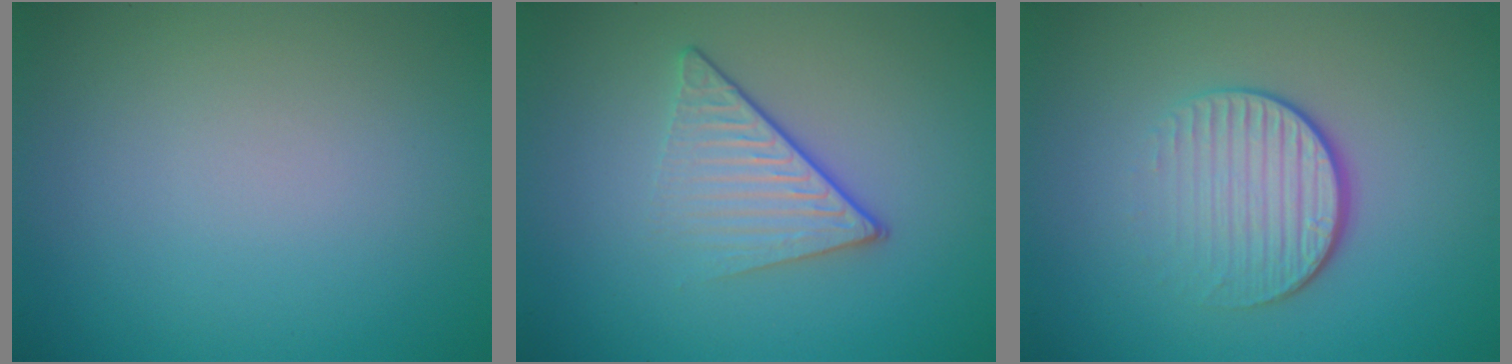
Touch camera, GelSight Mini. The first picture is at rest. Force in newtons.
{"total": 4.2, "press": 2.7, "slide": 3.2}
{"total": 4.2, "press": 2.6, "slide": 3.3}